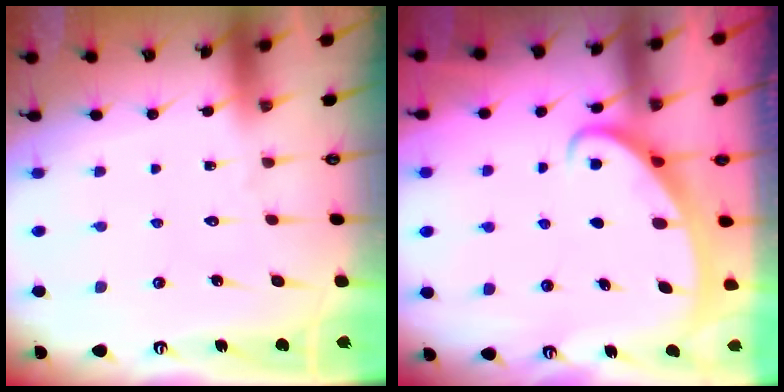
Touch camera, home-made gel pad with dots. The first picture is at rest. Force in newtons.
{"total": 2.6, "press": 2.6, "slide": 0.4}